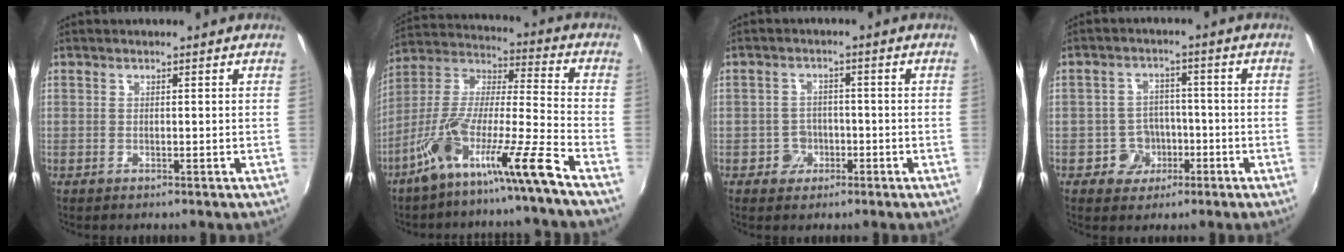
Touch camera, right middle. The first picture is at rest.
{"total": 13.6, "force": [-9.5, -1.3, 9.6], "torque": [-0.160, -0.016, -0.179]}
{"total": 3.8, "force": [-1.7, 3.4, 0.2], "torque": [-0.005, 0.015, -0.028]}
{"total": 5.9, "force": [-2.6, 5.2, 0.9], "torque": [-0.026, 0.020, -0.035]}